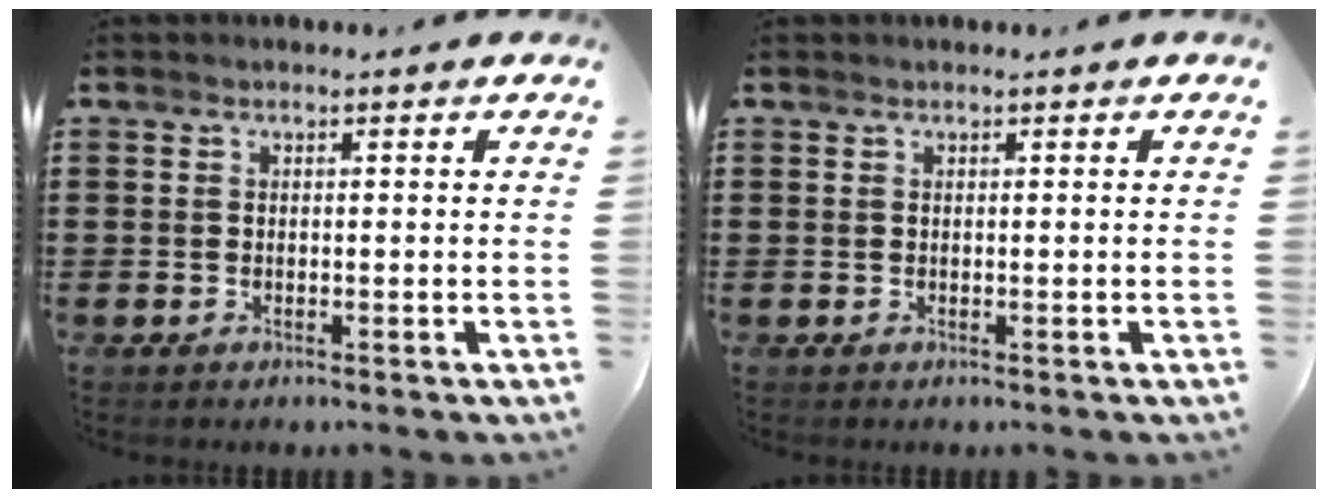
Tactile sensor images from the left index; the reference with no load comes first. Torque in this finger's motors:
{"motor_torque": [0.16, 0.24, 0.03, -0.01]}